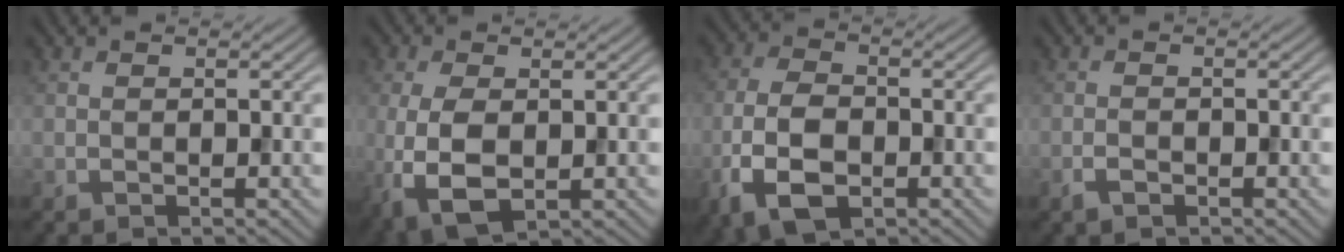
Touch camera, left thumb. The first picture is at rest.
{"total": 6.6, "force": [-1.2, 3.5, 5.5], "torque": [-0.136, -0.011, -0.020]}
{"total": 8.5, "force": [-3.3, 4.7, 6.2], "torque": [-0.148, -0.012, -0.073]}
{"total": 1.3, "force": [-0.9, 0.6, 0.8], "torque": [-0.017, 0.000, -0.018]}